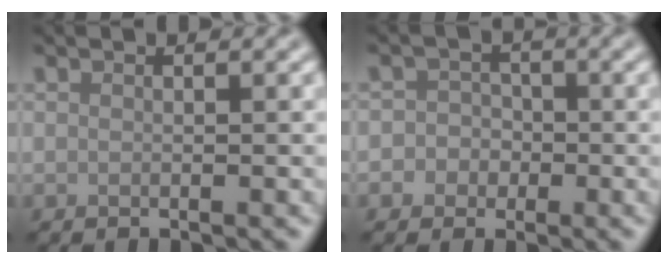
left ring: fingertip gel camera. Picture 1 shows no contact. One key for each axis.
{"total": 3.0, "fx": -0.8, "fy": 2.8, "fz": 0.5, "tx": 0.023, "ty": 0.008, "tz": -0.032}